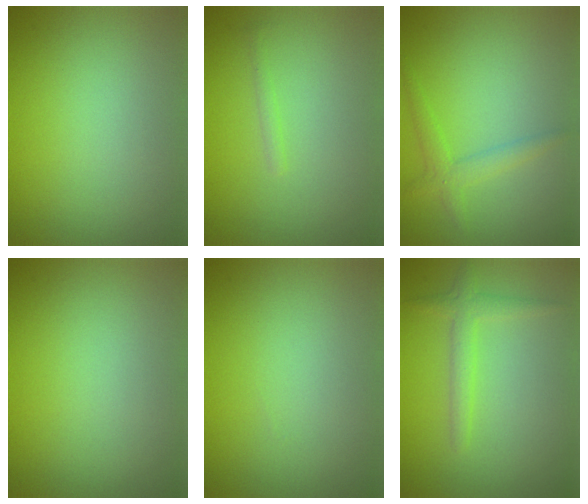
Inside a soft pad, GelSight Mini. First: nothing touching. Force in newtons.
{"total": 0.6, "press": 0.6, "slide": 0.0}
{"total": 2.0, "press": 2.0, "slide": 0.1}
{"total": 0.0}
{"total": 0.0}
{"total": 1.9, "press": 1.9, "slide": 0.1}